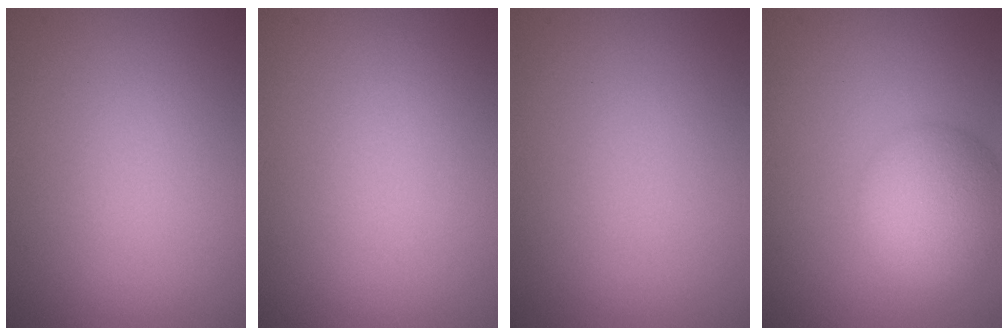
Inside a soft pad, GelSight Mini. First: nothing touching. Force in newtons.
{"total": 0.0}
{"total": 0.0}
{"total": 5.6, "press": 5.6, "slide": 0.4}